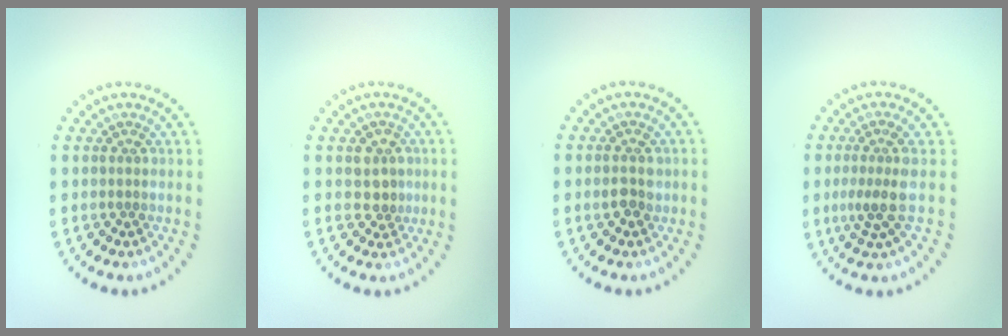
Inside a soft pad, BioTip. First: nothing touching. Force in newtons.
{"total": 2.0, "press": 1.9, "slide": 0.7}
{"total": 1.9, "press": 1.9, "slide": 0.0}
{"total": 2.8, "press": 2.1, "slide": 1.9}